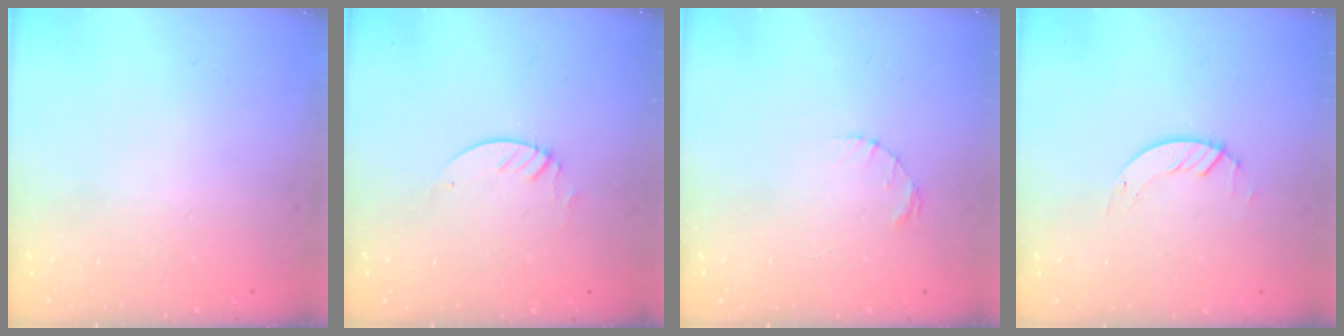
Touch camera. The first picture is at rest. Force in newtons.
{"total": 2.3, "press": 2.3, "slide": 0.2}
{"total": 1.4, "press": 1.4, "slide": 0.2}
{"total": 1.3, "press": 1.3, "slide": 0.2}